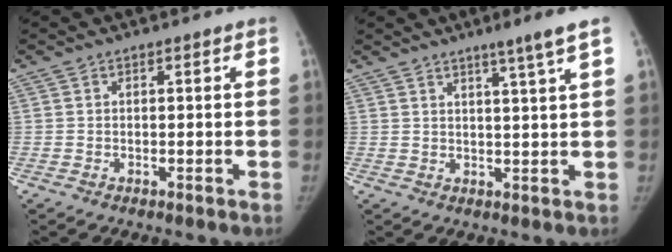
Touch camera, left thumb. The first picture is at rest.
{"total": 4.9, "force": [3.1, -1.0, 3.7], "torque": [-0.058, -0.021, 0.048]}